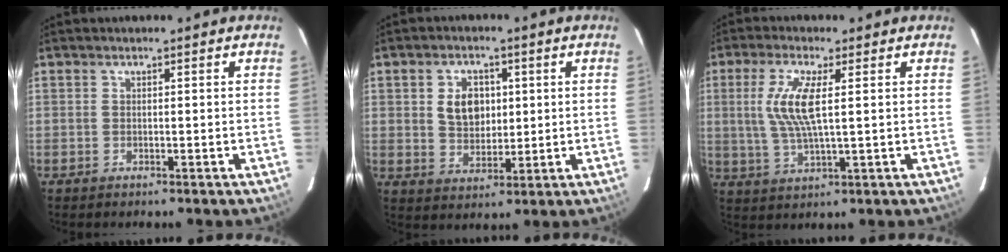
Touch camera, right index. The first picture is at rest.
{"total": 7.0, "force": [1.4, 5.1, 4.5], "torque": [-0.078, 0.010, 0.033]}
{"total": 8.6, "force": [1.6, 1.7, 8.3], "torque": [-0.176, 0.001, 0.034]}